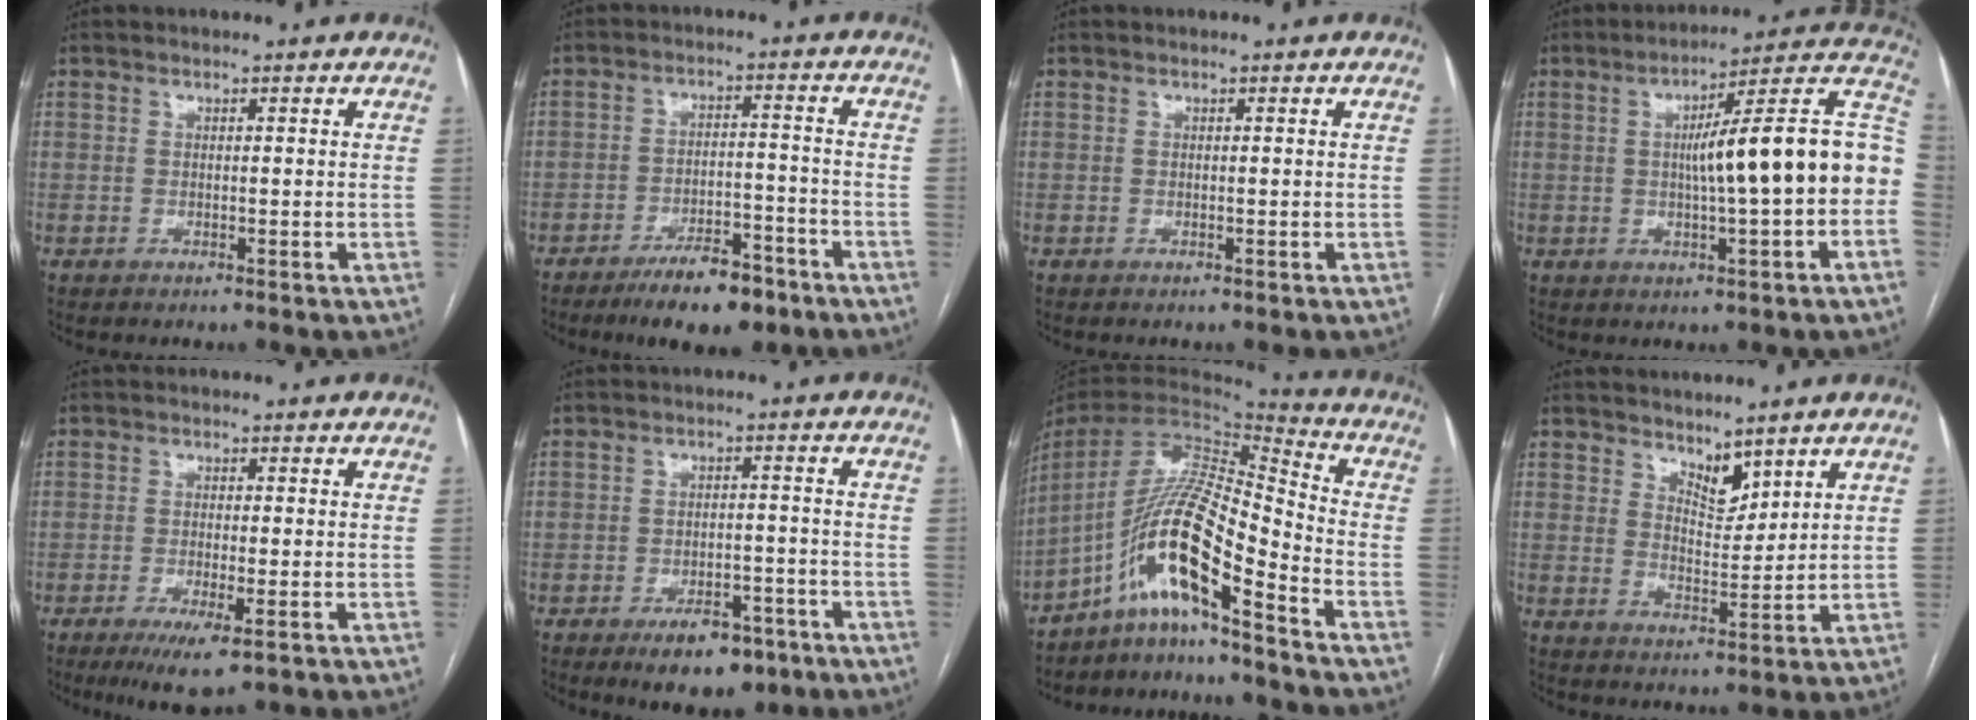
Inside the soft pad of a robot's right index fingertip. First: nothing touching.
{"total": 9.1, "force": [-6.6, 2.8, 5.6], "torque": [-0.085, 0.001, -0.105]}
{"total": 0.0}
{"total": 17.1, "force": [-0.5, 1.2, 17.1], "torque": [-0.229, 0.041, -0.010]}
{"total": 5.2, "force": [-2.6, 0.7, 4.4], "torque": [-0.077, -0.014, -0.040]}
{"total": 7.3, "force": [-4.7, 3.3, 4.4], "torque": [-0.062, 0.001, -0.067]}
{"total": 13.7, "force": [-8.8, 0.8, 10.4], "torque": [-0.196, 0.017, -0.161]}
{"total": 4.5, "force": [3.7, 1.8, 1.8], "torque": [-0.030, -0.006, 0.074]}